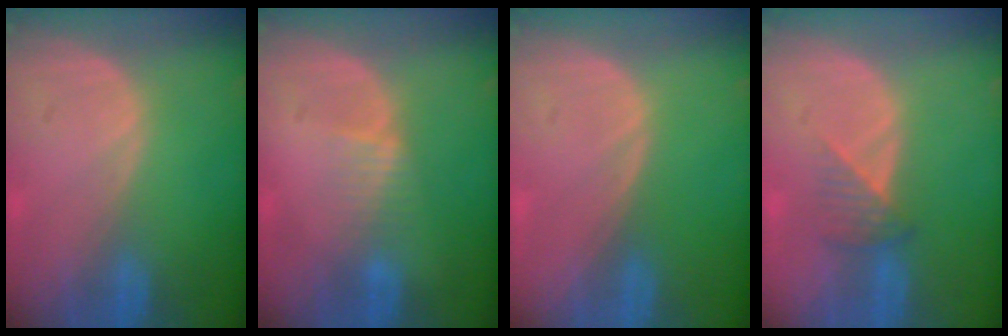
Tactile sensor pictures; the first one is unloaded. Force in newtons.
{"total": 2.4, "press": 2.4, "slide": 0.2}
{"total": 0.0}
{"total": 3.3, "press": 2.9, "slide": 1.5}